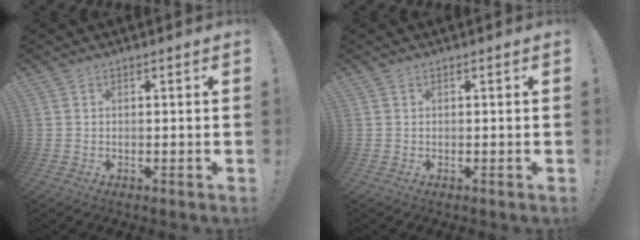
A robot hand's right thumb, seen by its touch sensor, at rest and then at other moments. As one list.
[{"total": 0.0}]